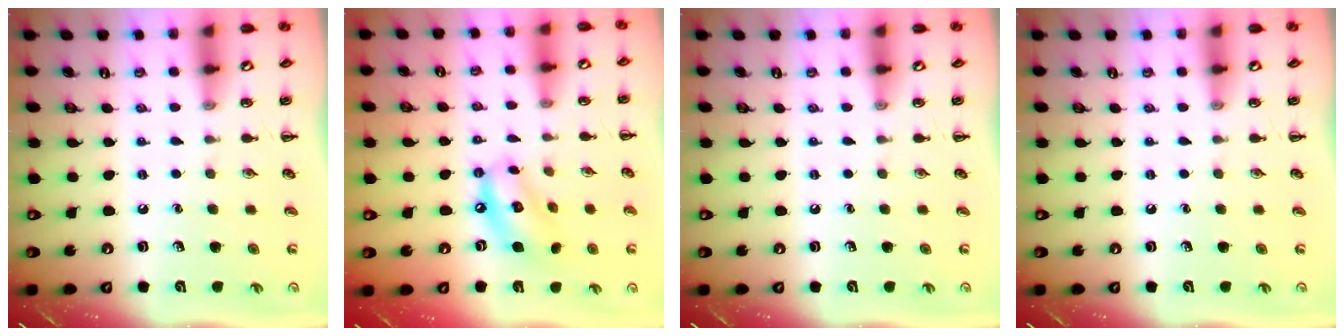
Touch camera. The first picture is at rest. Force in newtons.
{"total": 10.3, "press": 10.1, "slide": 2.3}
{"total": 0.0}
{"total": 0.0}